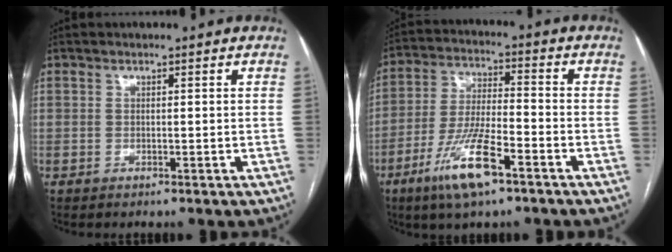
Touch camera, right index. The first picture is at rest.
{"total": 11.4, "force": [-6.5, 2.2, 9.1], "torque": [-0.188, -0.012, -0.116]}